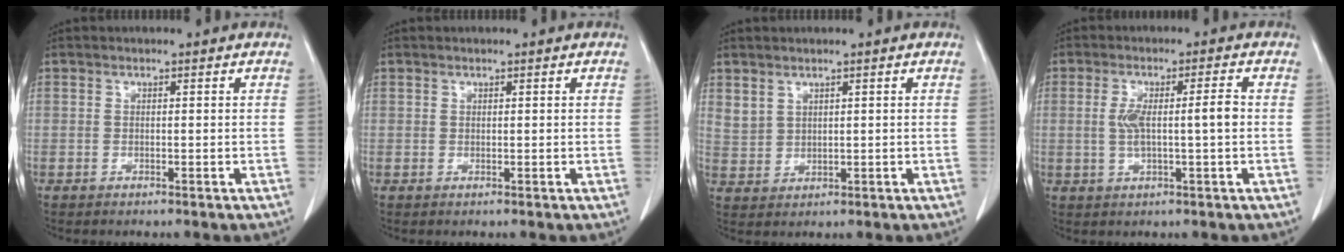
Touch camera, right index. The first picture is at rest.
{"total": 0.0}
{"total": 2.7, "force": [2.0, 1.6, 0.7], "torque": [-0.014, -0.002, 0.048]}
{"total": 5.9, "force": [0.0, 0.6, 5.8], "torque": [-0.111, 0.011, 0.003]}